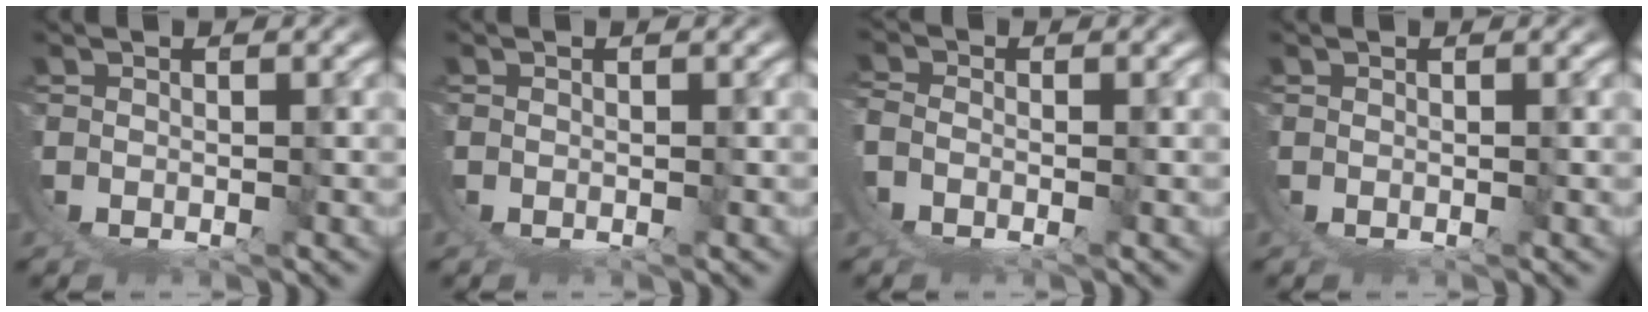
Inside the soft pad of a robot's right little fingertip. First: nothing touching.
{"total": 0.0}
{"total": 1.0, "force": [-1.0, 0.2, 0.0], "torque": [0.004, -0.006, -0.020]}
{"total": 0.0}